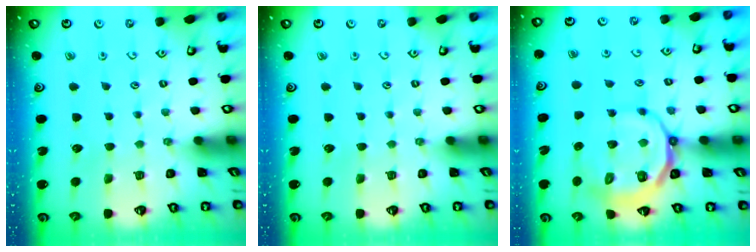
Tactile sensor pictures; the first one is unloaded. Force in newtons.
{"total": 0.0}
{"total": 11.0, "press": 10.6, "slide": 2.7}